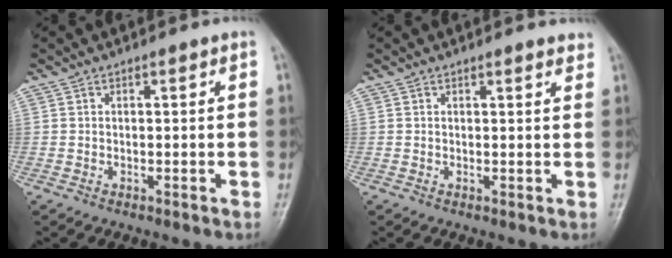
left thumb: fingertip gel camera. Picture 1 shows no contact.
{"total": 1.9, "force": [1.8, 0.4, 0.6], "torque": [-0.004, -0.009, 0.016]}